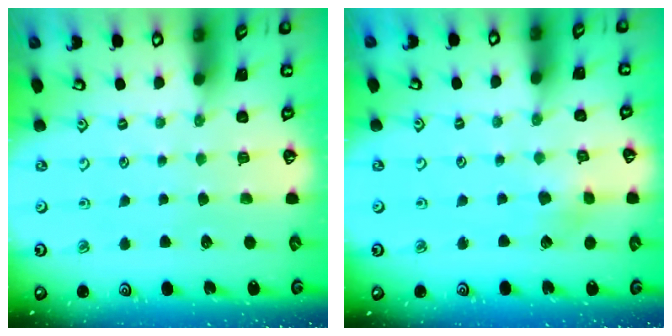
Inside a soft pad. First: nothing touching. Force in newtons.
{"total": 4.3, "press": 4.2, "slide": 0.5}